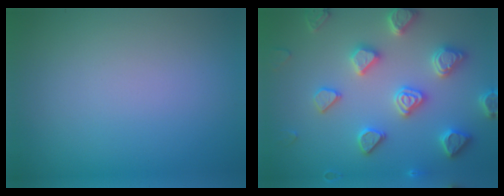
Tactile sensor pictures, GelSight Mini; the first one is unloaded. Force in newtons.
{"total": 5.0, "press": 4.8, "slide": 1.2}